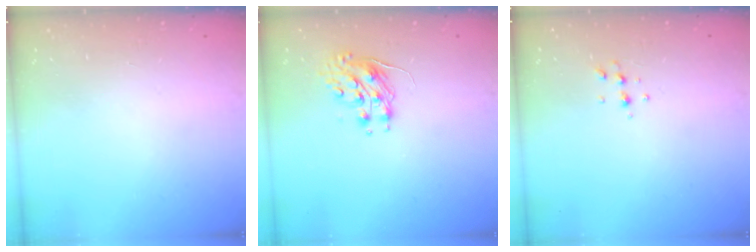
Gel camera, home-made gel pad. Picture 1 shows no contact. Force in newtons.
{"total": 8.5, "press": 8.4, "slide": 0.6}
{"total": 4.7, "press": 4.6, "slide": 1.0}